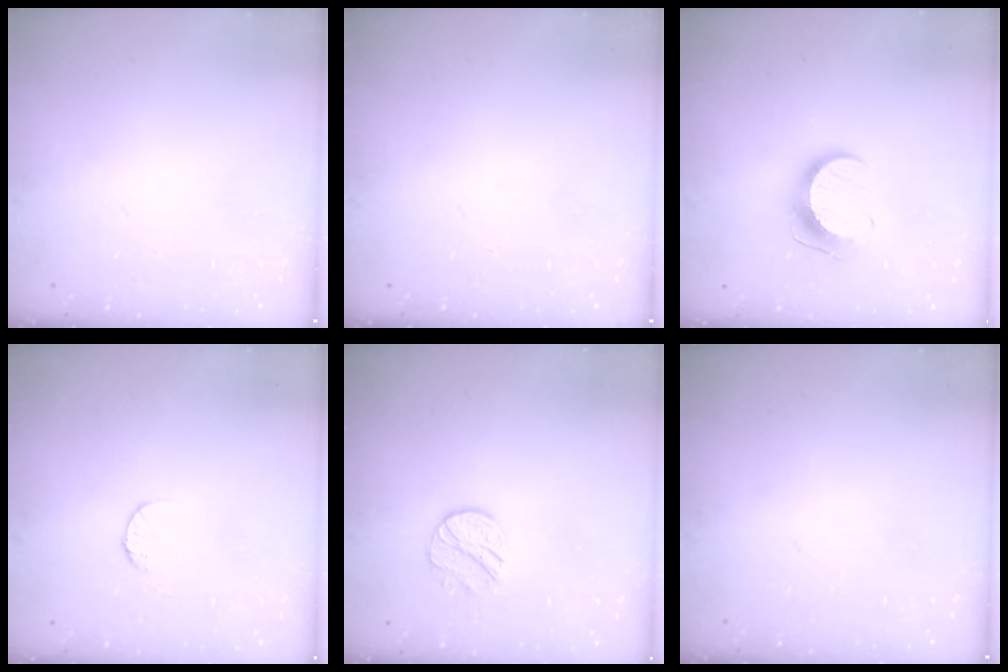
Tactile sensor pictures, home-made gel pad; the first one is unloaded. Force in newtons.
{"total": 0.0}
{"total": 10.1, "press": 10.0, "slide": 0.5}
{"total": 6.0, "press": 6.0, "slide": 0.6}
{"total": 8.6, "press": 8.5, "slide": 0.1}
{"total": 0.0}